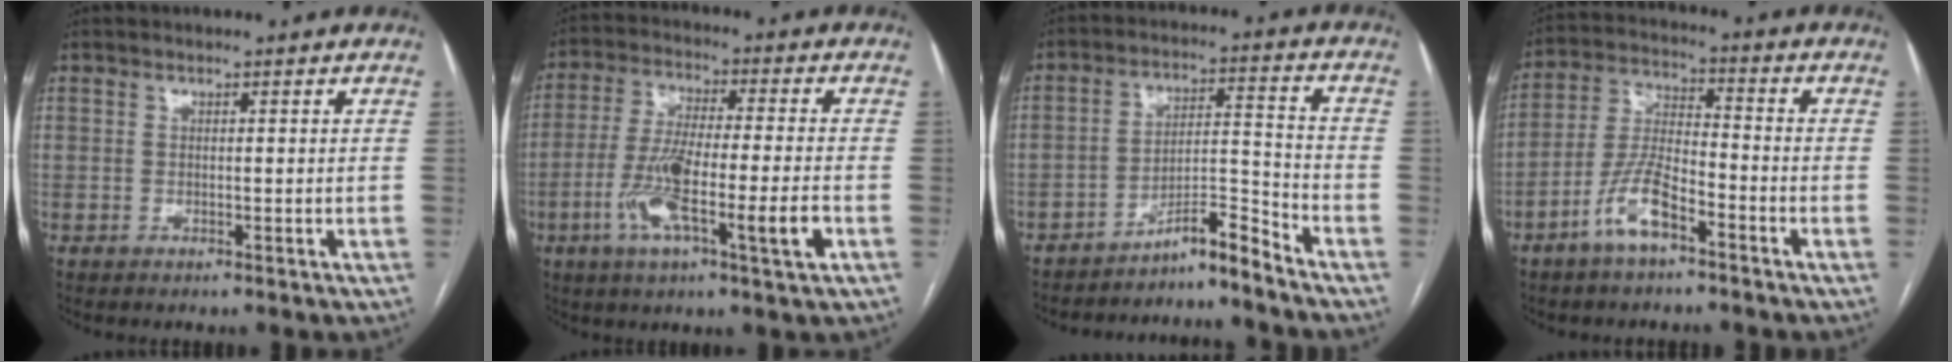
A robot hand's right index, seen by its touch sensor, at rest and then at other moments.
{"total": 13.0, "force": [-4.2, 1.0, 12.2], "torque": [-0.228, -0.007, -0.075]}
{"total": 6.7, "force": [-6.2, -0.9, 2.5], "torque": [-0.034, 0.014, -0.104]}
{"total": 8.5, "force": [-5.1, 2.3, 6.4], "torque": [-0.140, 0.005, -0.099]}